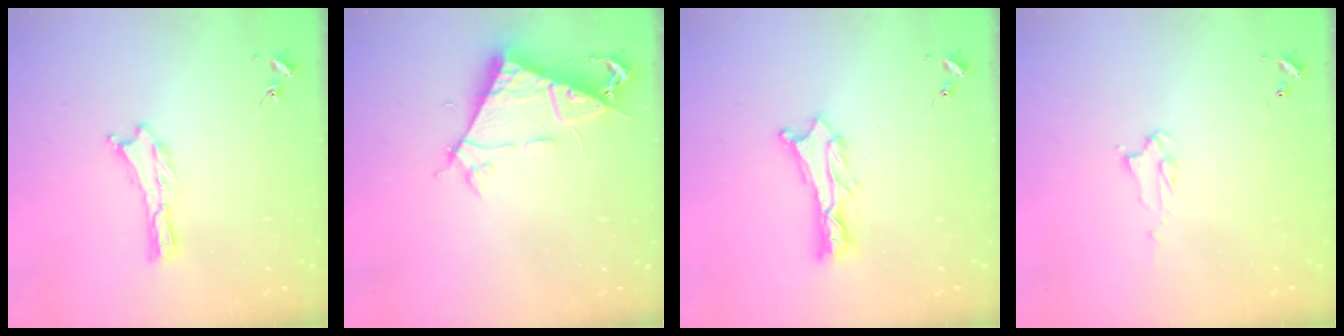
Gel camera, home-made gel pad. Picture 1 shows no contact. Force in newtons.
{"total": 7.1, "press": 7.0, "slide": 0.8}
{"total": 1.8, "press": 1.8, "slide": 0.2}
{"total": 2.2, "press": 2.2, "slide": 0.2}